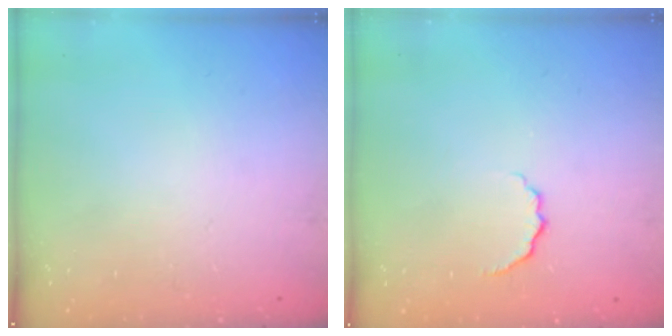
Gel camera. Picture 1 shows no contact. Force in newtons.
{"total": 4.9, "press": 4.8, "slide": 1.3}